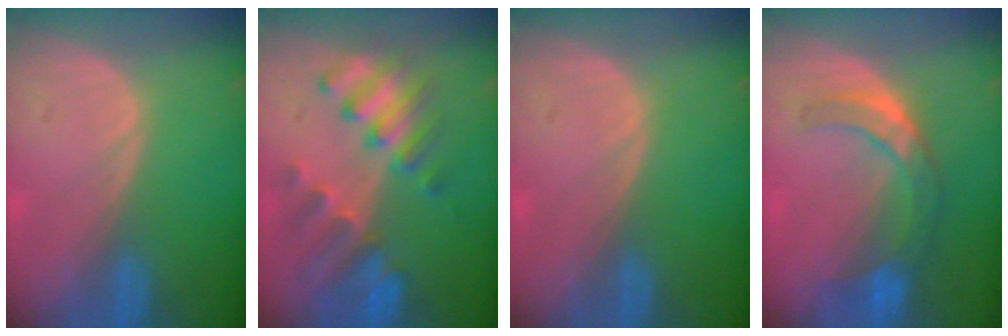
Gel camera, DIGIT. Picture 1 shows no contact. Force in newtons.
{"total": 8.8, "press": 8.4, "slide": 2.8}
{"total": 0.0}
{"total": 7.6, "press": 6.7, "slide": 3.6}